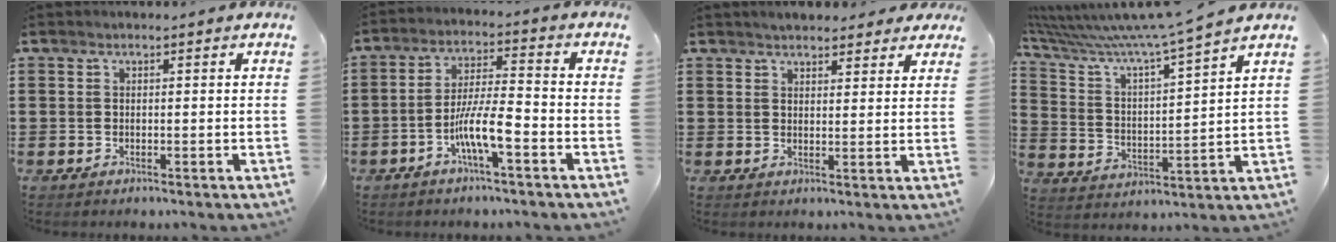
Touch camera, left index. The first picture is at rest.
{"total": 7.8, "force": [-3.7, 1.3, 6.7], "torque": [-0.145, -0.005, -0.076]}
{"total": 3.2, "force": [3.0, 0.9, 0.6], "torque": [-0.012, -0.005, 0.055]}
{"total": 7.1, "force": [6.4, -0.9, 2.8], "torque": [-0.085, -0.050, 0.102]}